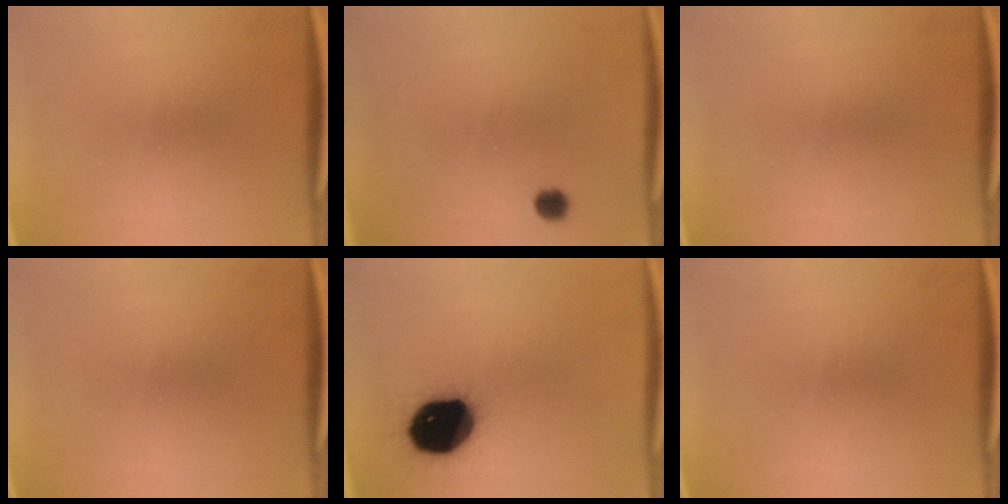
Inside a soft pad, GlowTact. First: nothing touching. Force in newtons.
{"total": 1.8}
{"total": 0.0}
{"total": 0.0}
{"total": 20.1}
{"total": 0.0}